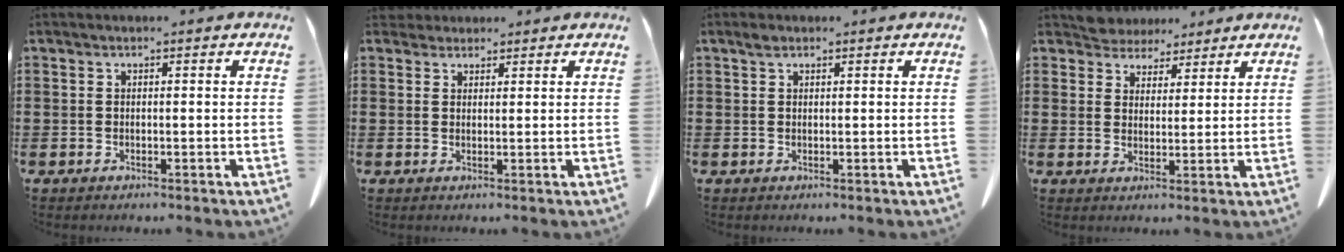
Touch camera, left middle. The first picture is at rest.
{"total": 2.3, "force": [2.1, 0.9, 0.4], "torque": [-0.007, -0.002, 0.041]}
{"total": 1.2, "force": [0.8, 0.7, 0.6], "torque": [-0.015, 0.002, 0.015]}
{"total": 4.6, "force": [4.3, 1.7, -0.2], "torque": [-0.016, -0.014, 0.082]}